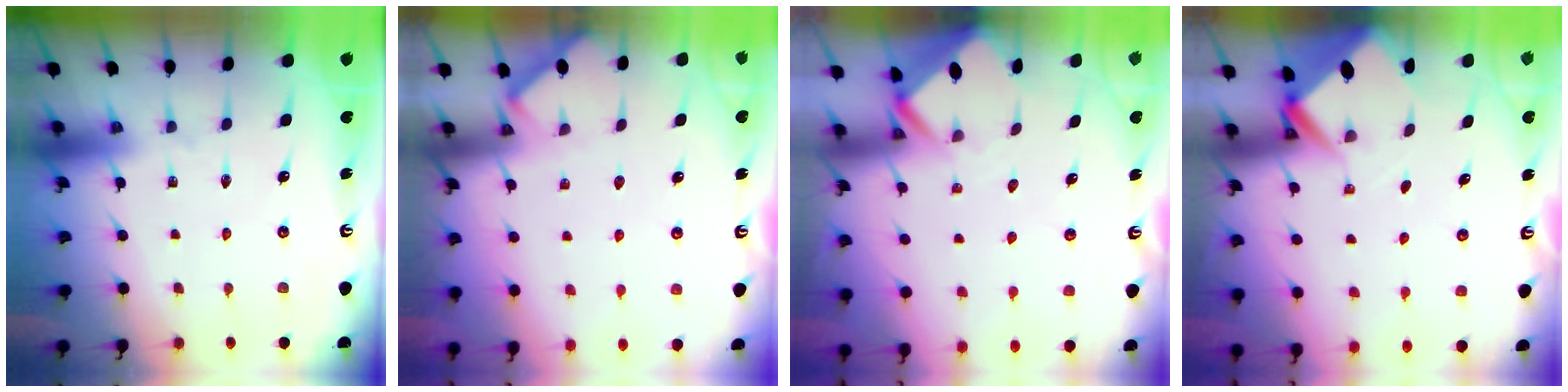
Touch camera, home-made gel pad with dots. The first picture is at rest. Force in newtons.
{"total": 2.3, "press": 2.3, "slide": 0.3}
{"total": 2.8, "press": 2.8, "slide": 0.2}
{"total": 3.1, "press": 3.1, "slide": 0.1}